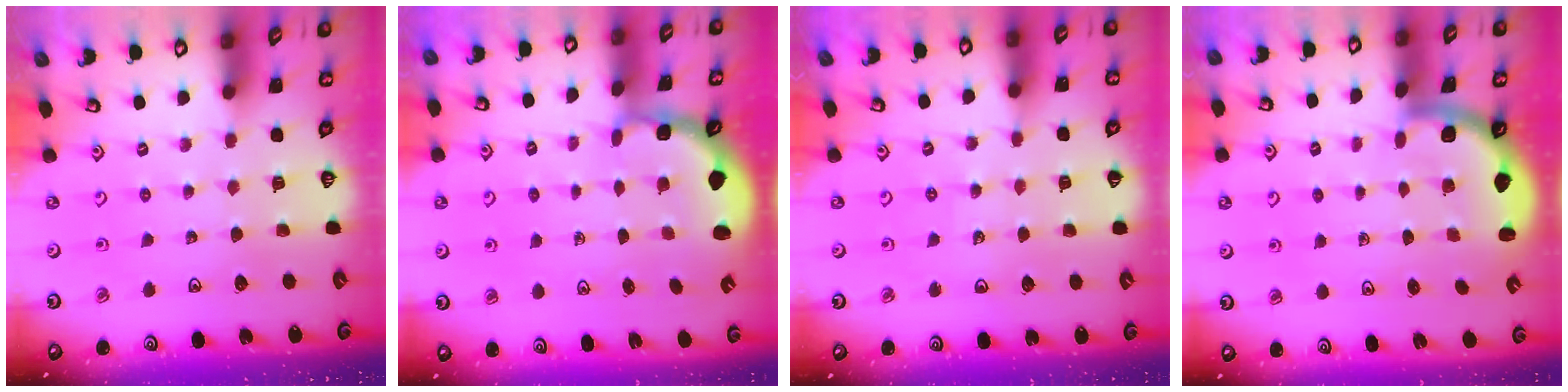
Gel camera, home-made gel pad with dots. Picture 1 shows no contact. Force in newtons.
{"total": 2.2, "press": 1.9, "slide": 1.1}
{"total": 3.6, "press": 3.4, "slide": 1.1}
{"total": 1.6, "press": 1.6, "slide": 0.1}